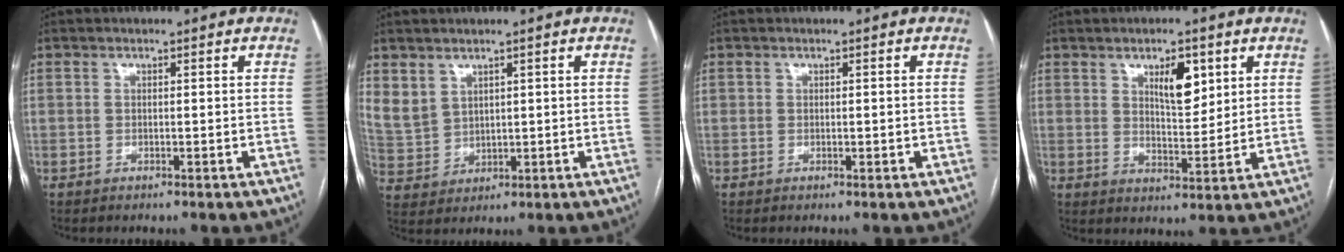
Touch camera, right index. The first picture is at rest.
{"total": 5.4, "force": [3.4, 3.8, 1.8], "torque": [-0.041, 0.005, 0.087]}
{"total": 0.7, "force": [-0.1, 0.5, 0.5], "torque": [-0.011, 0.005, 0.002]}
{"total": 6.4, "force": [3.0, 2.3, 5.2], "torque": [-0.086, -0.001, 0.054]}